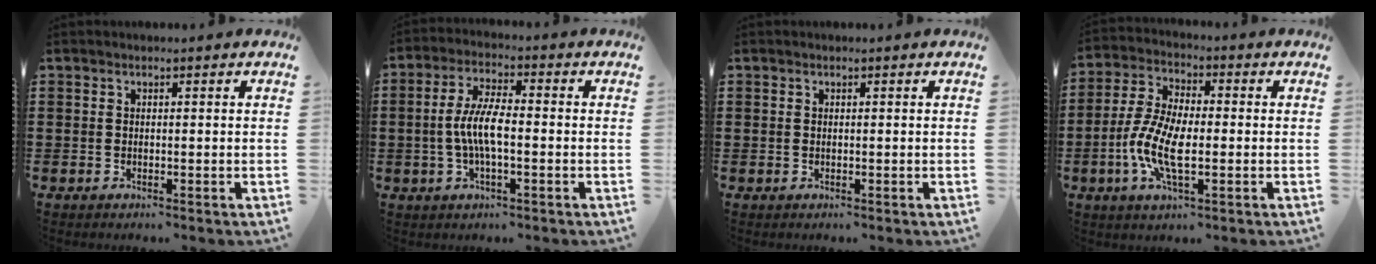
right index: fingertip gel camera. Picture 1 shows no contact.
{"total": 6.6, "force": [-1.0, 2.0, 6.2], "torque": [-0.137, -0.003, -0.026]}
{"total": 0.0}
{"total": 9.4, "force": [-2.4, 3.8, 8.3], "torque": [-0.194, -0.013, -0.051]}